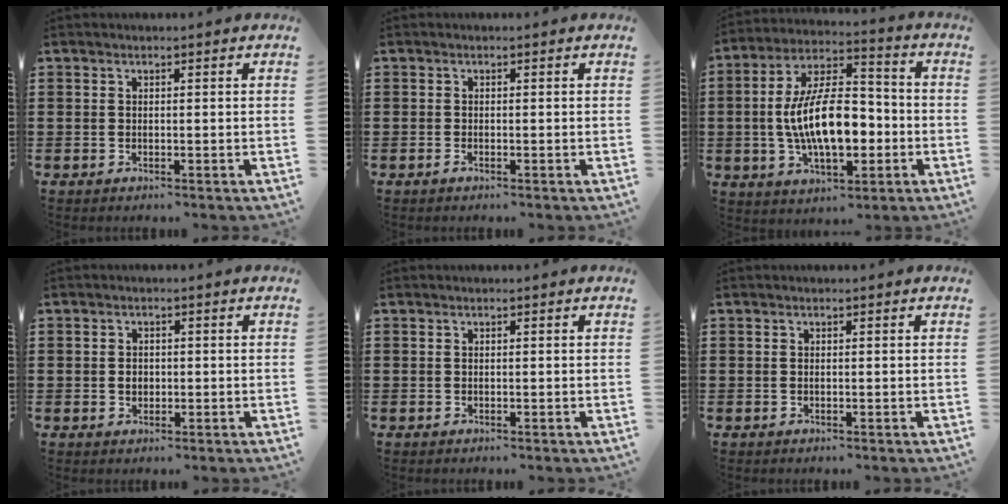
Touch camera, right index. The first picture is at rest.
{"total": 0.5, "force": [-0.4, 0.1, 0.3], "torque": [-0.007, -0.003, -0.006]}
{"total": 13.6, "force": [-2.0, 6.6, 11.7], "torque": [-0.234, 0.004, -0.038]}
{"total": 1.6, "force": [-0.2, 1.2, 1.1], "torque": [-0.024, 0.001, -0.004]}
{"total": 0.0}
{"total": 0.0}